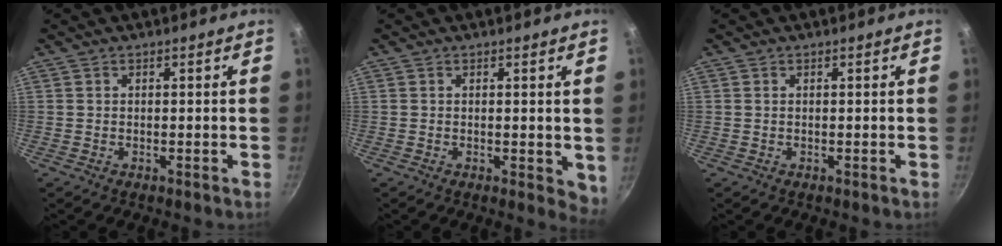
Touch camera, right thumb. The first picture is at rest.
{"total": 3.9, "force": [0.2, 1.7, 3.5], "torque": [-0.037, -0.009, 0.003]}
{"total": 0.0}